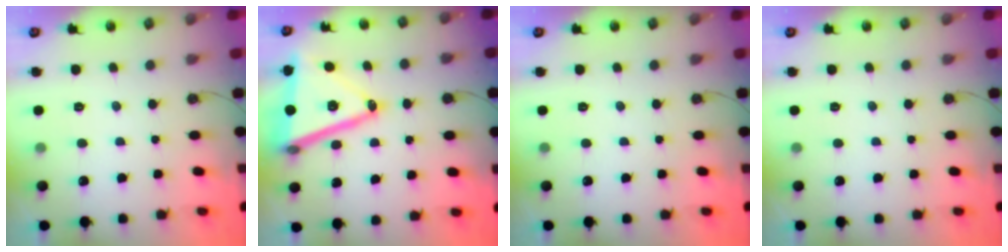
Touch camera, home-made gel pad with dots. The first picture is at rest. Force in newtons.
{"total": 19.8, "press": 19.4, "slide": 3.8}
{"total": 0.0}
{"total": 0.0}